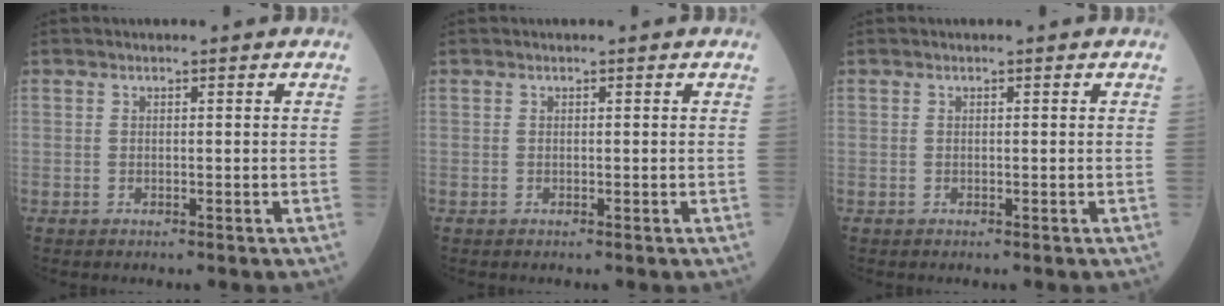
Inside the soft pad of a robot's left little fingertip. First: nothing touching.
{"total": 0.0}
{"total": 0.0}